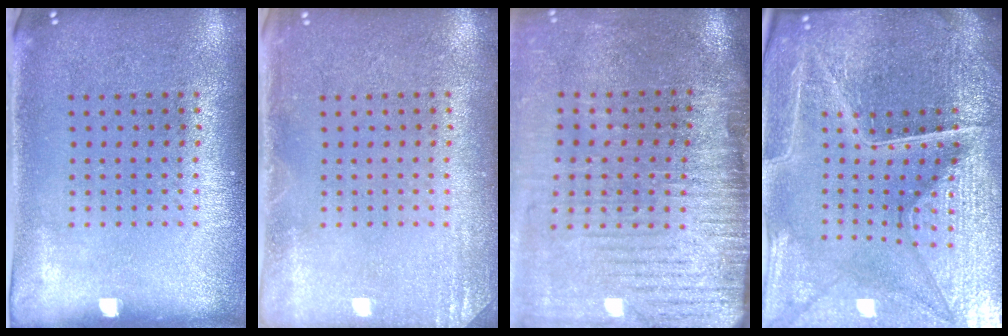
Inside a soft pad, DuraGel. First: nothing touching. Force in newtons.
{"total": 1.6, "press": 1.6, "slide": 0.3}
{"total": 4.4, "press": 3.8, "slide": 2.3}
{"total": 5.6, "press": 5.2, "slide": 2.0}